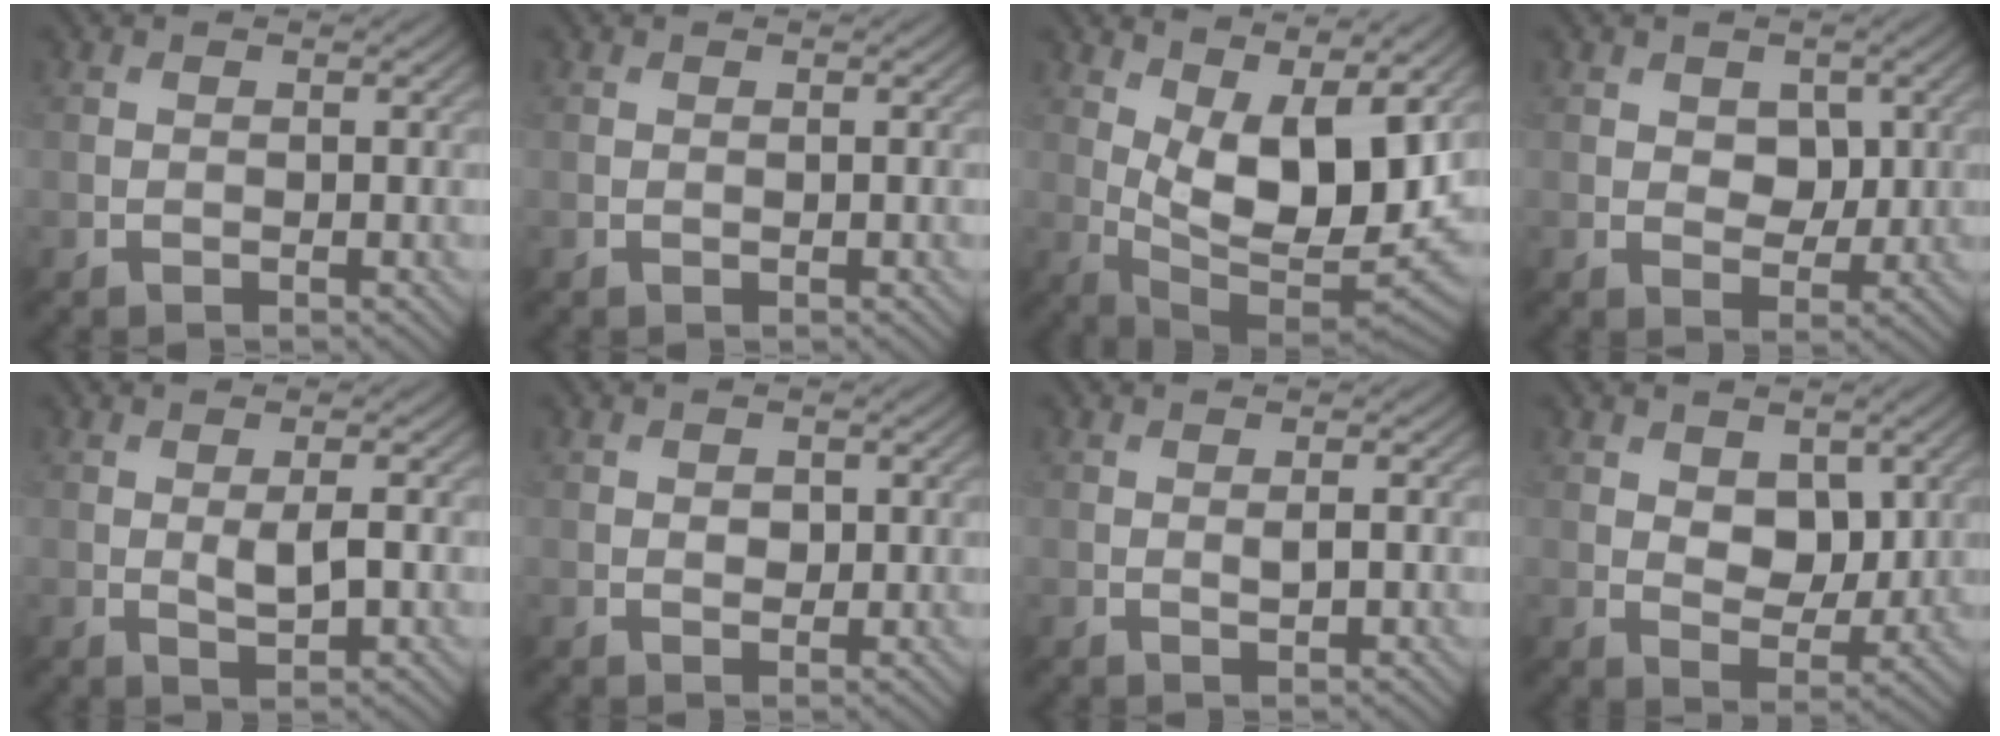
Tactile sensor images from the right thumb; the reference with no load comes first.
{"total": 0.0}
{"total": 14.7, "force": [4.3, 6.4, 12.5], "torque": [-0.211, 0.001, 0.077]}
{"total": 3.3, "force": [0.8, 2.4, 2.1], "torque": [-0.039, -0.006, 0.006]}
{"total": 3.1, "force": [0.1, 1.0, 2.9], "torque": [-0.058, -0.003, 0.004]}
{"total": 1.2, "force": [0.3, 0.9, 0.8], "torque": [-0.015, -0.004, 0.005]}
{"total": 1.2, "force": [0.1, 0.4, 1.2], "torque": [-0.022, -0.002, 0.002]}
{"total": 4.8, "force": [1.6, 3.2, 3.3], "torque": [-0.061, -0.011, 0.022]}